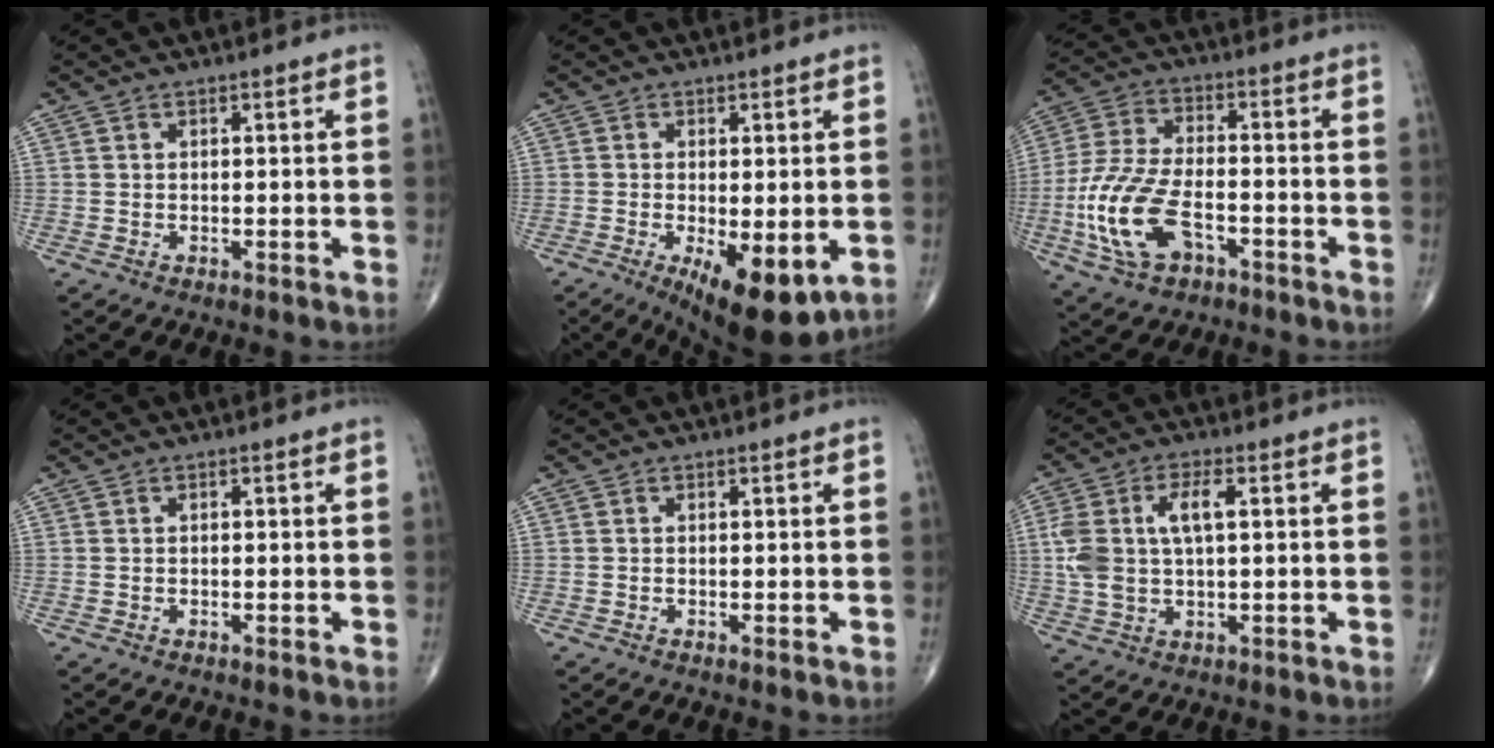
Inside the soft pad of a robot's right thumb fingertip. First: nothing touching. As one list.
[{"total": 11.7, "force": [-4.0, 4.5, 10.0], "torque": [-0.144, -0.018, -0.052]}, {"total": 14.4, "force": [-5.2, 7.5, 11.2], "torque": [-0.241, 0.022, -0.099]}, {"total": 0.0}, {"total": 0.0}, {"total": 9.6, "force": [1.5, 4.7, 8.3], "torque": [-0.185, 0.015, 0.033]}]